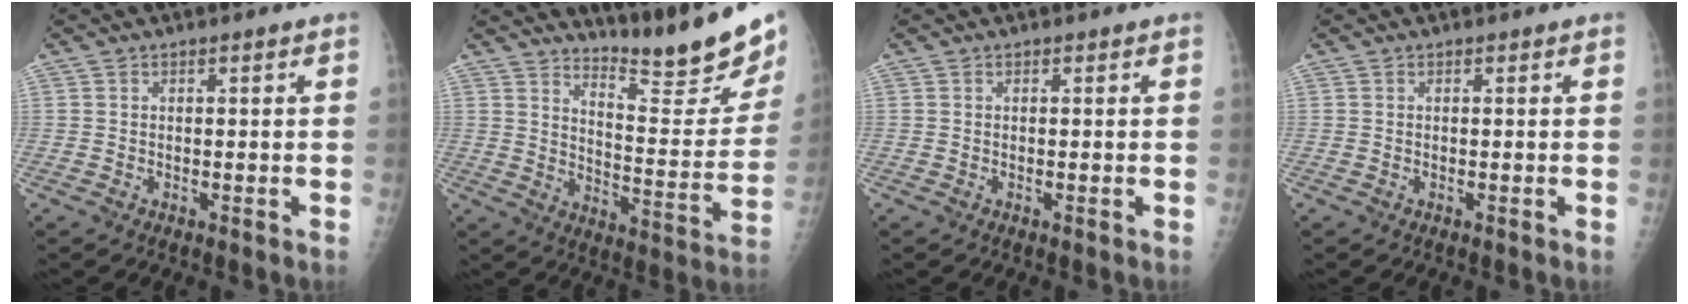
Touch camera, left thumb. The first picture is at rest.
{"total": 17.3, "force": [15.2, 1.8, 8.0], "torque": [-0.091, -0.146, 0.217]}
{"total": 0.0}
{"total": 0.0}